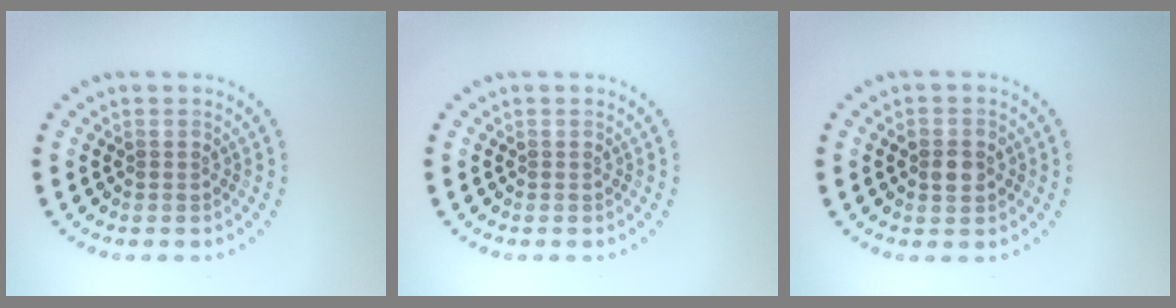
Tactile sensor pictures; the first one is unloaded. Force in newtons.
{"total": 0.0}
{"total": 2.6, "press": 2.6, "slide": 0.3}